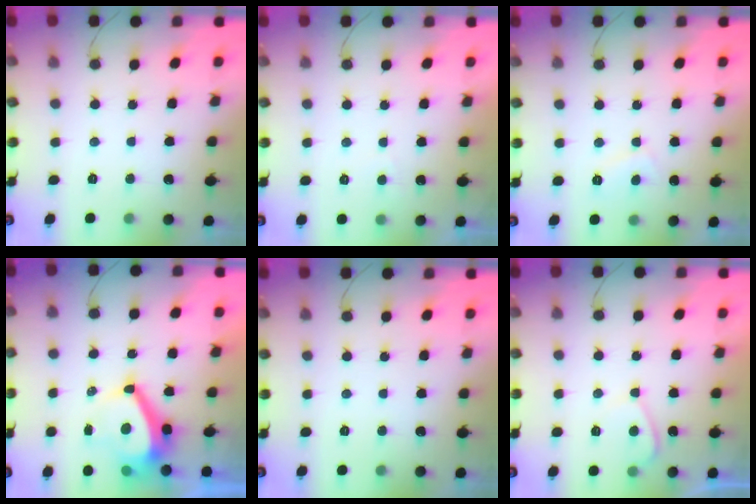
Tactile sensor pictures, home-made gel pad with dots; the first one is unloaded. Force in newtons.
{"total": 1.1, "press": 1.0, "slide": 0.5}
{"total": 2.5, "press": 2.4, "slide": 0.8}
{"total": 8.0, "press": 8.0, "slide": 0.9}
{"total": 0.0}
{"total": 2.7, "press": 2.7, "slide": 0.4}